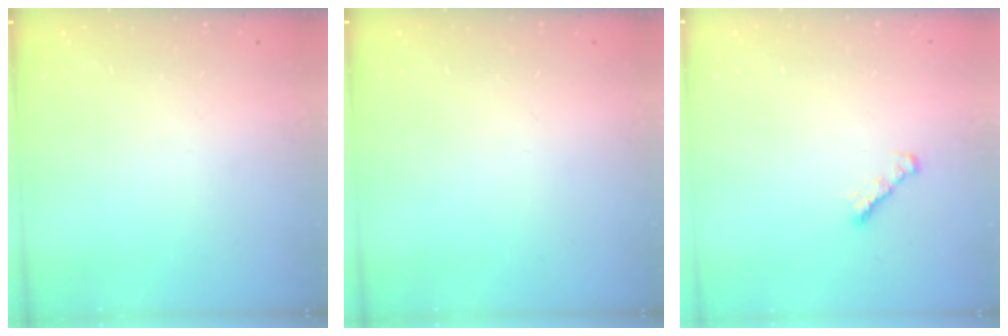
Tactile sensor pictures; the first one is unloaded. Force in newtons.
{"total": 0.0}
{"total": 1.8, "press": 1.7, "slide": 0.6}